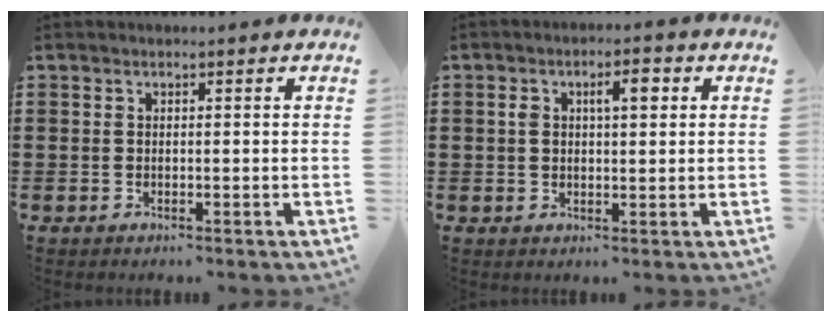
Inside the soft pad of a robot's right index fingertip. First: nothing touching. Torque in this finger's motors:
{"motor_torque": [0.45, -0.18, 0.26, 0.09]}